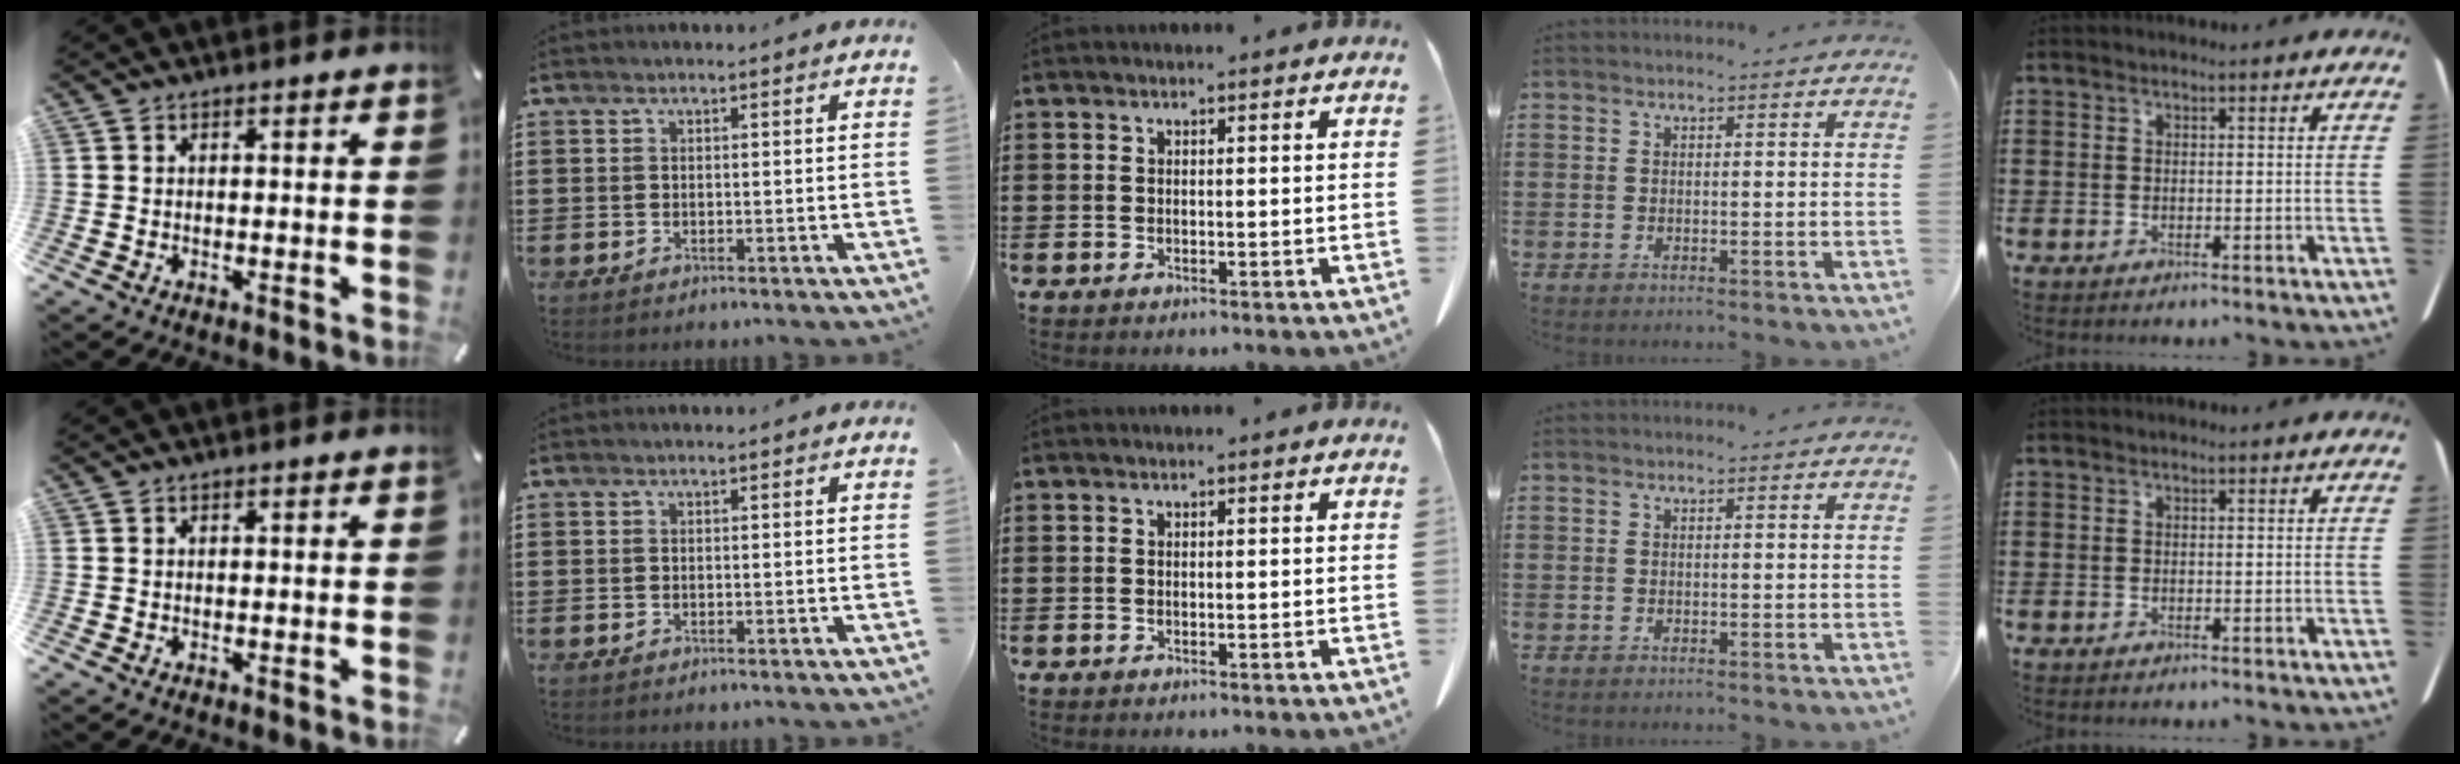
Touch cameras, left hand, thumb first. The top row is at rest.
{}